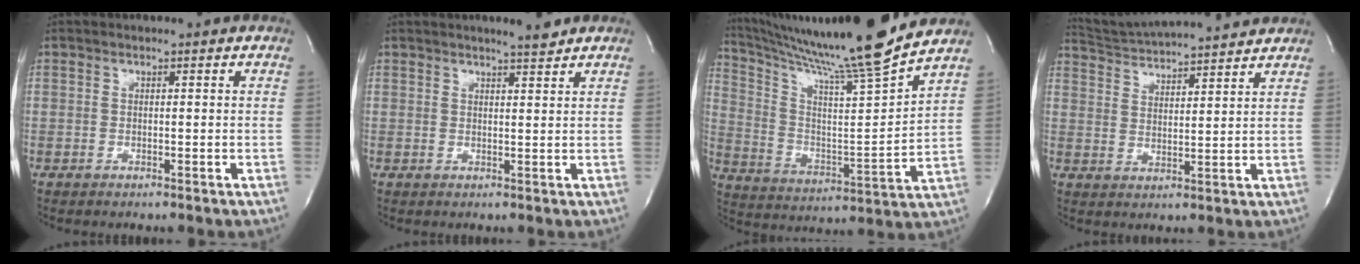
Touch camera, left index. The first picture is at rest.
{"total": 2.6, "force": [2.3, -0.1, 1.3], "torque": [-0.024, -0.005, 0.035]}
{"total": 19.2, "force": [17.0, -2.9, 8.5], "torque": [-0.160, -0.059, 0.270]}
{"total": 13.2, "force": [12.5, 0.4, 4.1], "torque": [-0.082, 0.015, 0.190]}